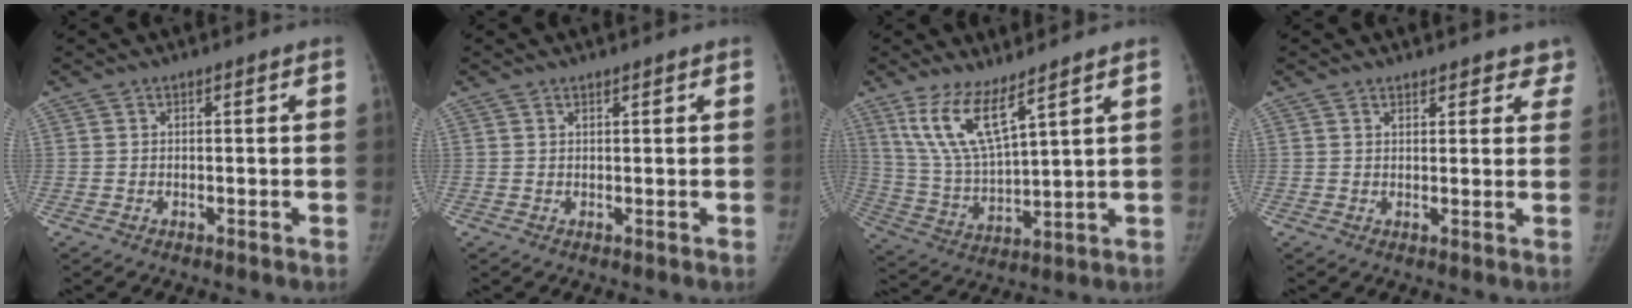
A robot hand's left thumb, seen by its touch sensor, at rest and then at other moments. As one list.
[{"total": 0.7, "force": [0.6, 0.1, 0.3], "torque": [-0.006, -0.003, 0.010]}, {"total": 11.1, "force": [7.2, 2.3, 8.2], "torque": [-0.164, -0.044, 0.161]}, {"total": 5.2, "force": [4.5, 2.4, 1.1], "torque": [0.035, -0.017, 0.042]}]